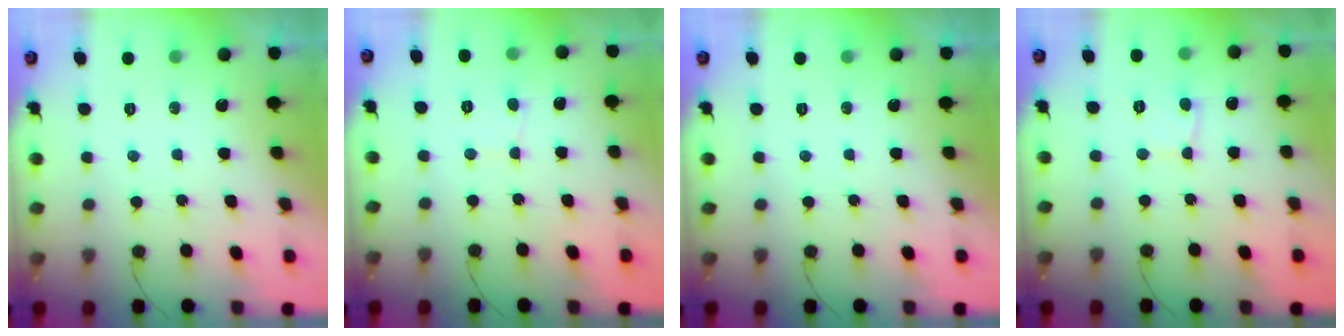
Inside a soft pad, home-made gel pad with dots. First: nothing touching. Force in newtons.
{"total": 2.2, "press": 2.2, "slide": 0.2}
{"total": 0.0}
{"total": 2.4, "press": 2.4, "slide": 0.1}